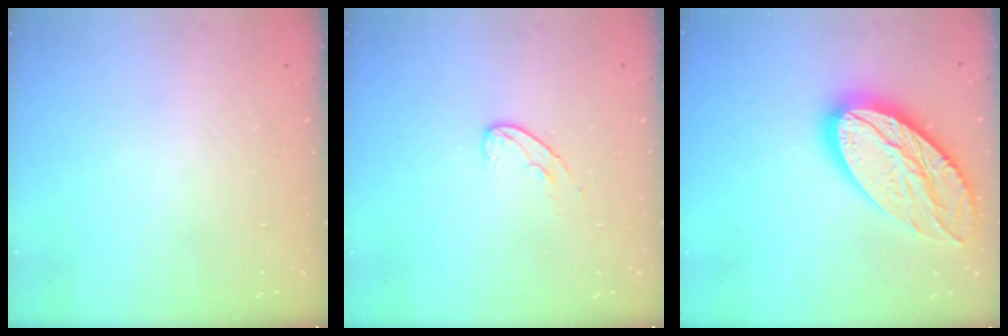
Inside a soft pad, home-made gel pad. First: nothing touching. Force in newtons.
{"total": 5.1, "press": 5.1, "slide": 0.5}
{"total": 23.1, "press": 23.0, "slide": 2.0}